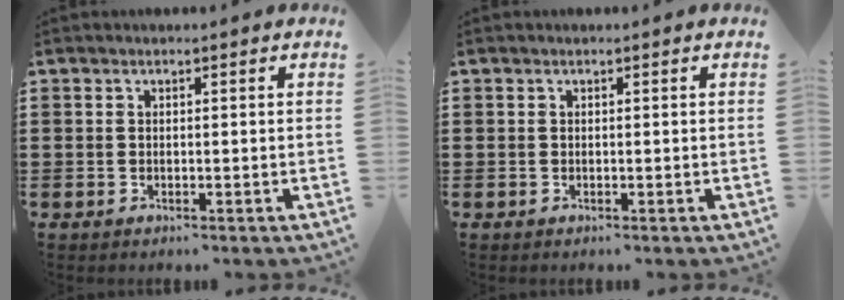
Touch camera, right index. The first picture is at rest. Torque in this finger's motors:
{"motor_torque": [-0.03, 0.25, 0.00, -0.01]}